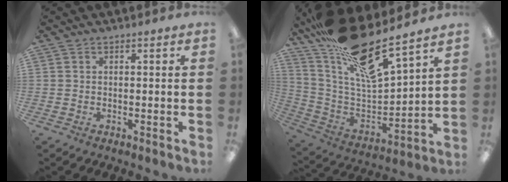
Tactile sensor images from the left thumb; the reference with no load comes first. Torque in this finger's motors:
{"motor_torque": [2.59, 0.56, 1.63, -1.14, 0.51]}